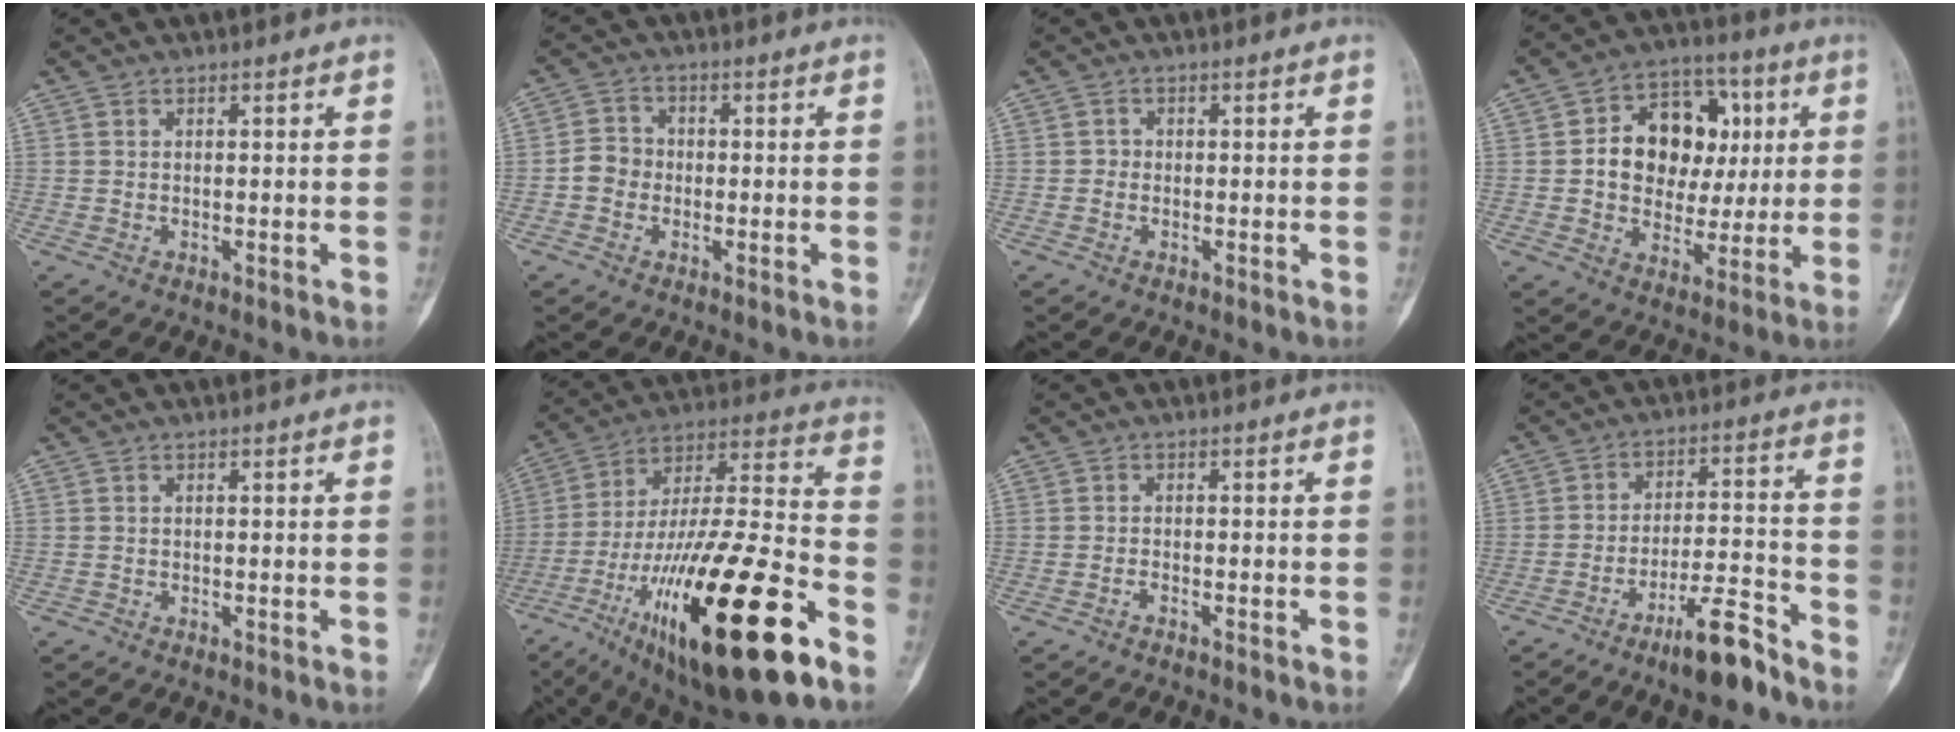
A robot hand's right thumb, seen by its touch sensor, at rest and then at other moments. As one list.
[{"total": 4.2, "force": [-1.0, 3.8, 1.6], "torque": [-0.011, 0.014, -0.028]}, {"total": 0.9, "force": [-0.3, 0.9, 0.3], "torque": [0.003, 0.005, -0.009]}, {"total": 16.0, "force": [2.4, 12.4, 9.9], "torque": [-0.100, 0.018, 0.039]}, {"total": 0.0}, {"total": 33.3, "force": [-16.0, 8.6, 27.9], "torque": [-0.481, 0.045, -0.259]}, {"total": 1.2, "force": [-1.1, 0.1, 0.5], "torque": [-0.013, 0.010, -0.014]}, {"total": 10.4, "force": [-7.8, 2.1, 6.6], "torque": [-0.107, 0.067, -0.132]}]